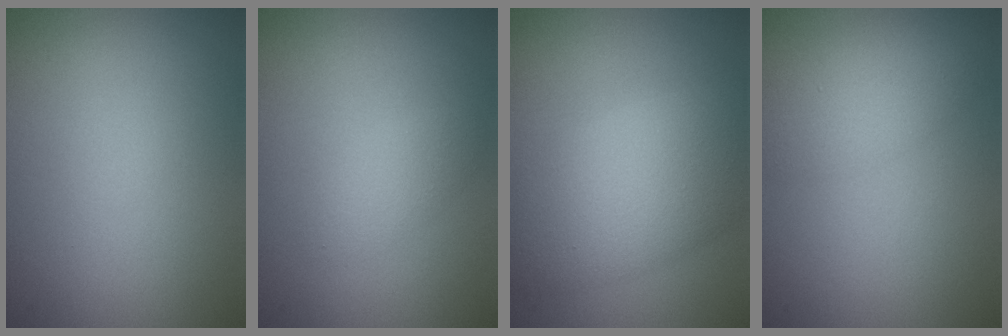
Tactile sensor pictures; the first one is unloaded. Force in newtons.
{"total": 1.5, "press": 1.5, "slide": 0.0}
{"total": 7.0, "press": 7.0, "slide": 0.5}
{"total": 2.5, "press": 2.5, "slide": 0.1}